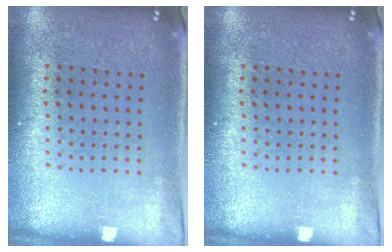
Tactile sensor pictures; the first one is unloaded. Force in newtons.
{"total": 0.0}